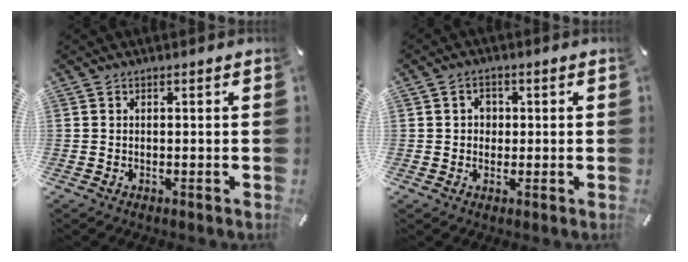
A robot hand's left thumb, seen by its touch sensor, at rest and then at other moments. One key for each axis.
{"total": 3.2, "fx": 0.3, "fy": 2.9, "fz": 1.4, "tx": -0.015, "ty": 0.002, "tz": -0.001}